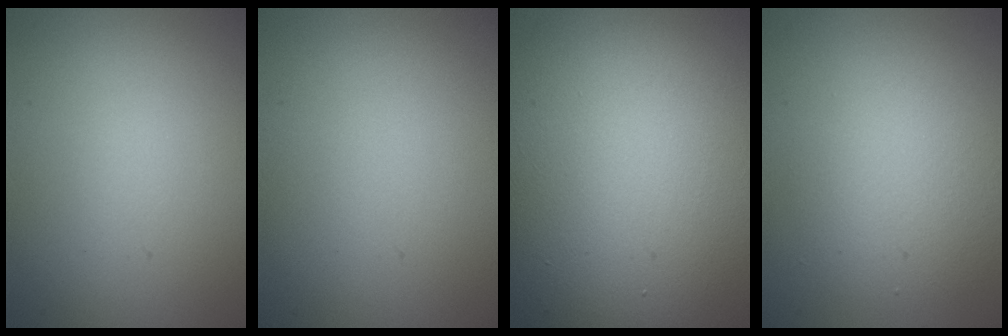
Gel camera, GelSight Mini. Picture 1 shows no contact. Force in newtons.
{"total": 0.0}
{"total": 17.5, "press": 17.4, "slide": 0.7}
{"total": 4.3, "press": 4.3, "slide": 0.1}